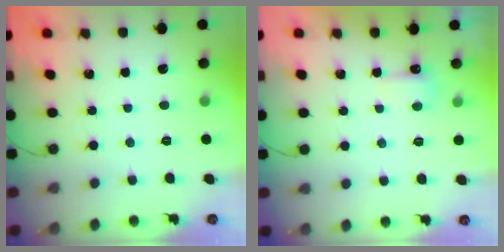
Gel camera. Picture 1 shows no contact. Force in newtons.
{"total": 3.4, "press": 3.3, "slide": 0.8}